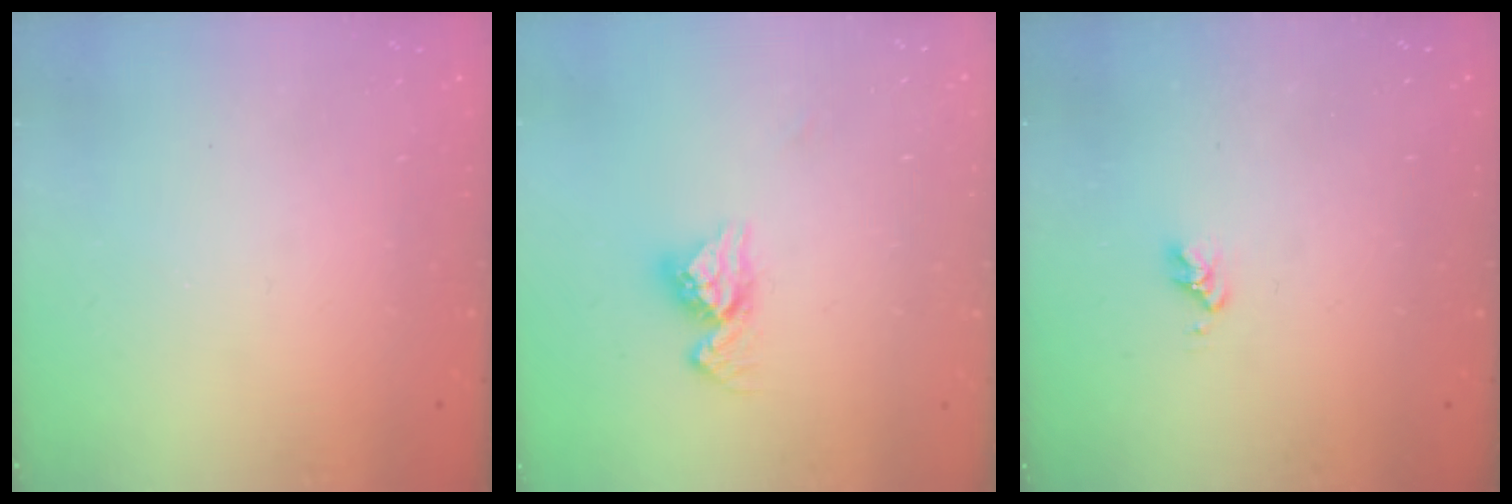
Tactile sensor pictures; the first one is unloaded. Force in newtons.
{"total": 11.1, "press": 11.0, "slide": 0.9}
{"total": 2.8, "press": 2.8, "slide": 0.3}